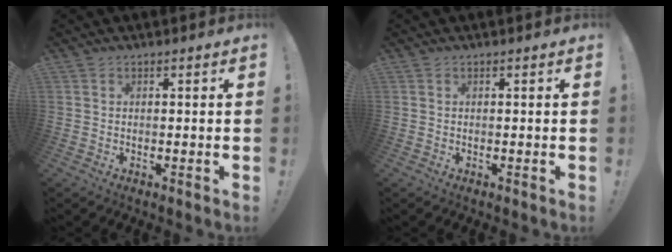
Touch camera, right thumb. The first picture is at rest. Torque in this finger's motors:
{"motor_torque": [0.00, 0.00, 0.00, 0.00, 0.05]}